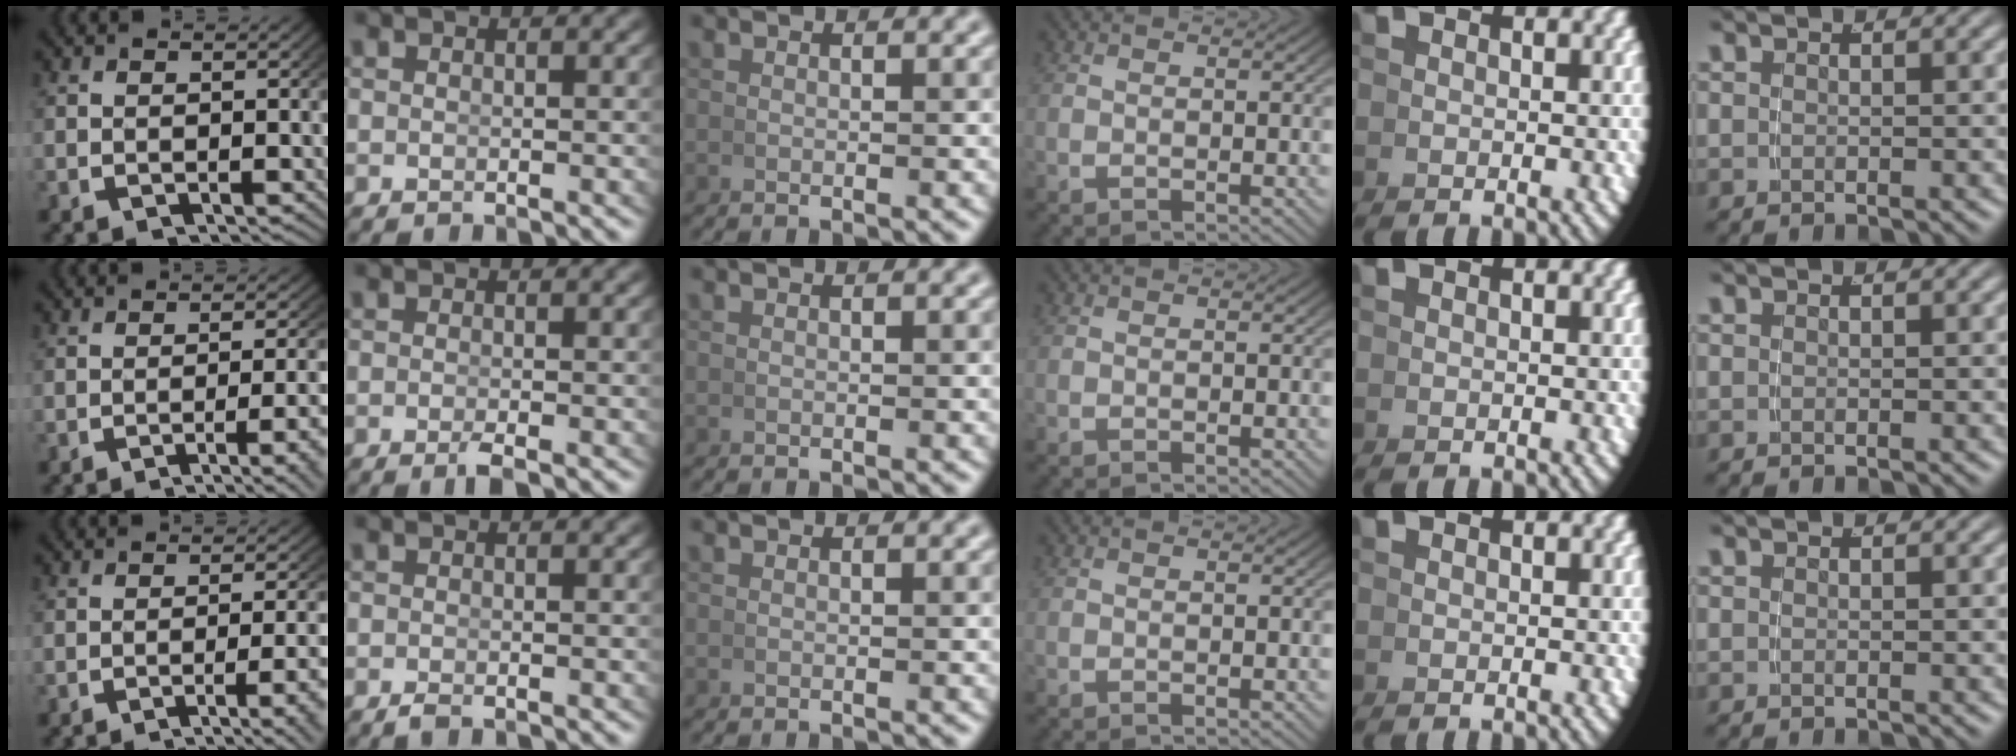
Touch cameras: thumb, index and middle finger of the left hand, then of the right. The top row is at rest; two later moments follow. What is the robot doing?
{"motion": "lift_and_place", "object": "cup"}